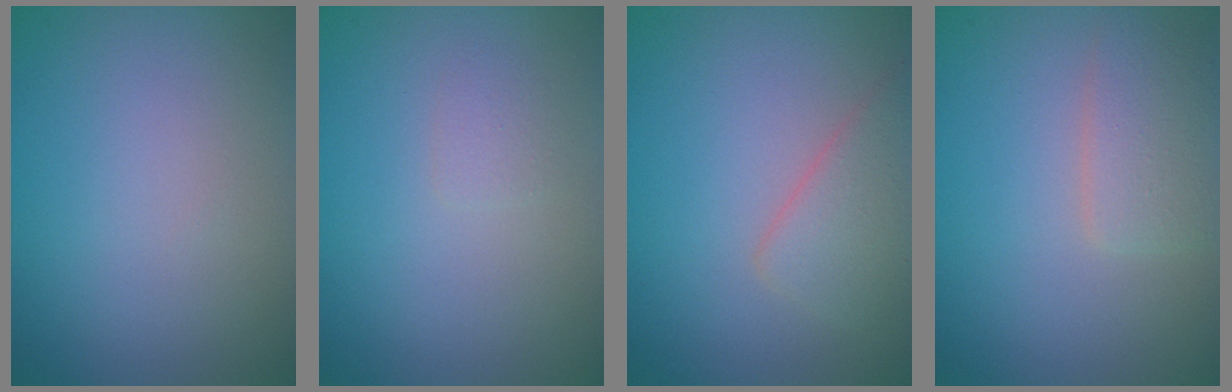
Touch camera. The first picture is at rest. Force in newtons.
{"total": 0.9, "press": 0.9, "slide": 0.0}
{"total": 3.2, "press": 3.2, "slide": 0.1}
{"total": 2.6, "press": 2.6, "slide": 0.1}